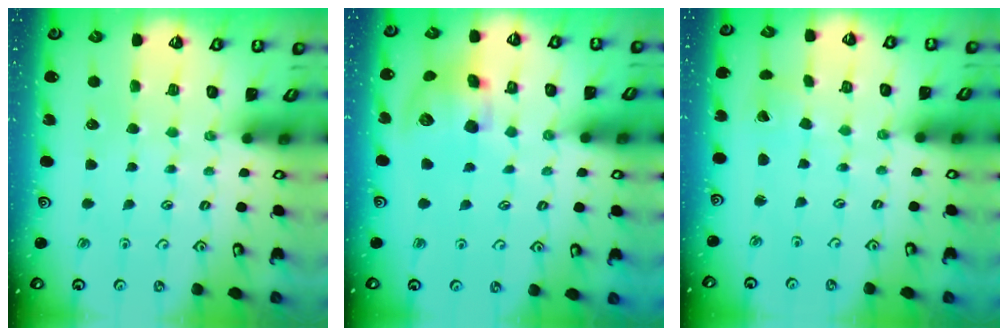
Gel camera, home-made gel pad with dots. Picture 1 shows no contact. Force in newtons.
{"total": 11.9, "press": 11.8, "slide": 1.9}
{"total": 1.9, "press": 1.9, "slide": 0.0}